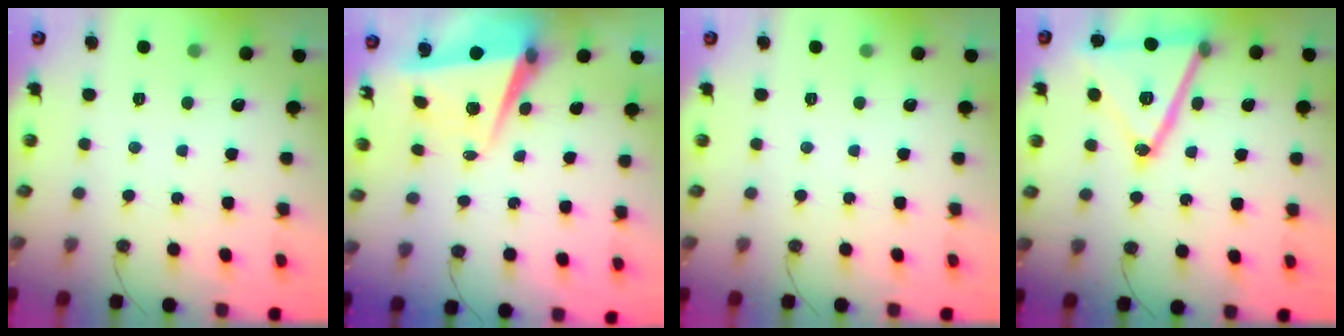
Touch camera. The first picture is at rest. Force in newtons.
{"total": 6.7, "press": 6.4, "slide": 1.8}
{"total": 0.0}
{"total": 21.9, "press": 21.6, "slide": 3.3}